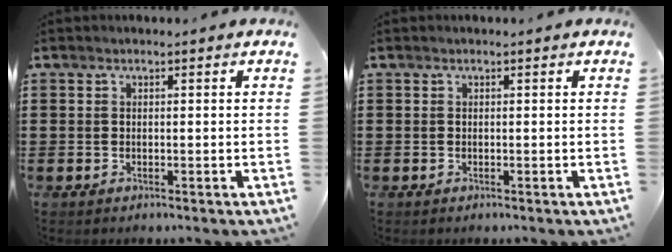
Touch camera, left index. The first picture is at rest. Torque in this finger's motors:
{"motor_torque": [0.00, 0.00, 0.01, 0.00]}